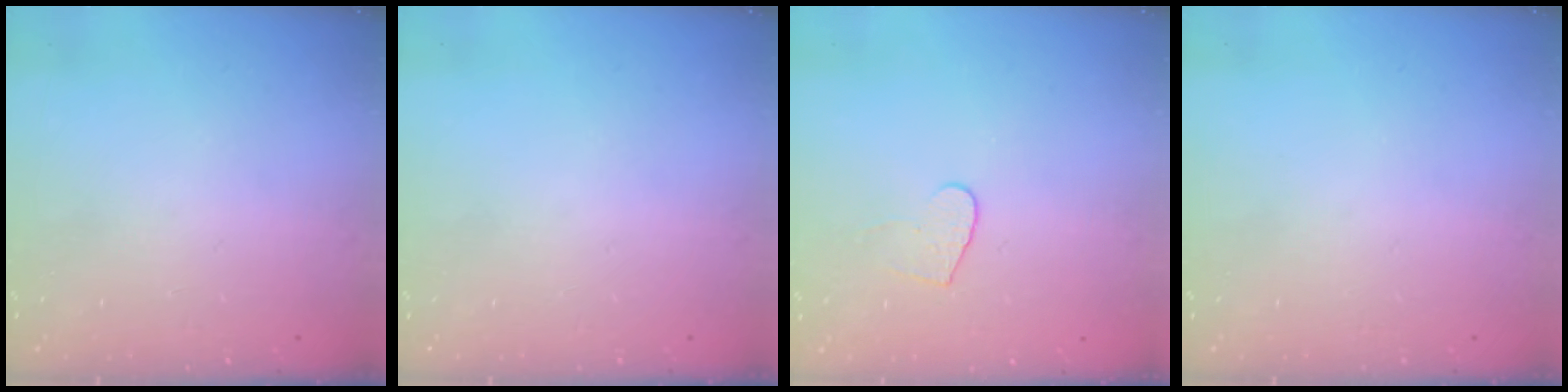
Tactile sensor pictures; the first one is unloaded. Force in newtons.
{"total": 0.0}
{"total": 4.7, "press": 4.7, "slide": 0.4}
{"total": 0.0}